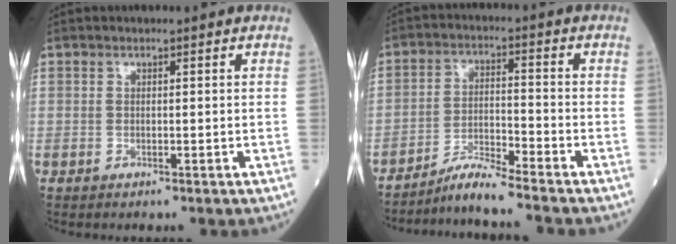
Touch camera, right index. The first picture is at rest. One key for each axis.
{"total": 5.7, "fx": -5.3, "fy": -1.3, "fz": 1.7, "tx": -0.033, "ty": -0.017, "tz": -0.099}